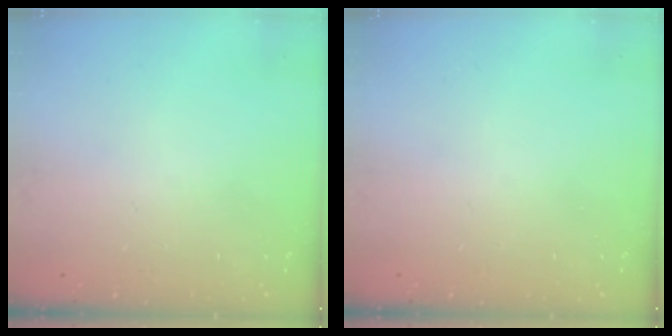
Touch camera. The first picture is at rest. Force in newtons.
{"total": 0.0}